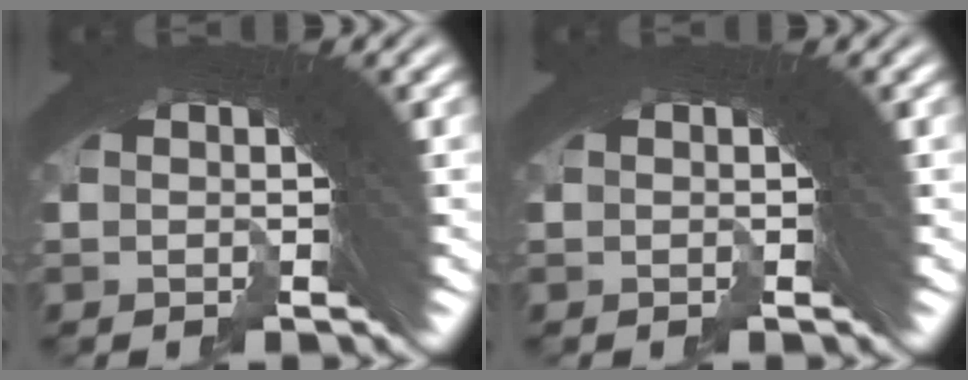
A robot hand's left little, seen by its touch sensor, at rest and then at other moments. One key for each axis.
{"total": 0.0}